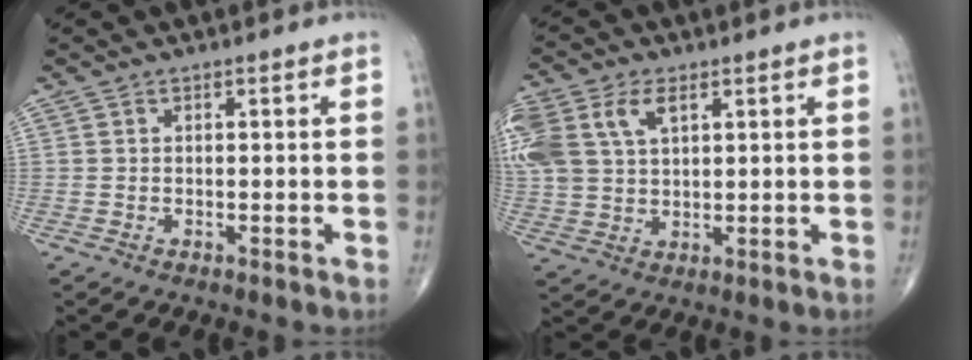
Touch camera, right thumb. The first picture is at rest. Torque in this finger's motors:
{"motor_torque": [0.22, 0.28, 1.05, 0.44, 0.11]}